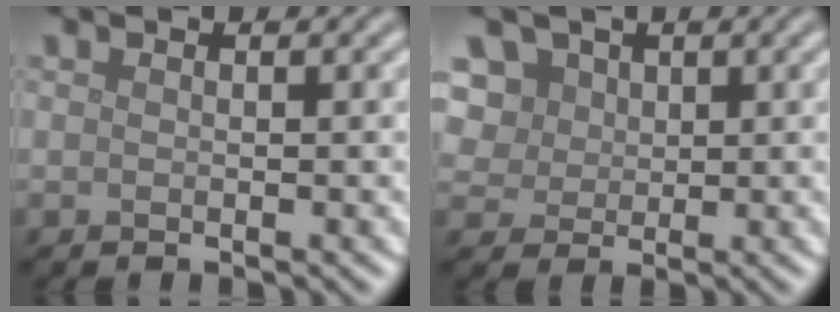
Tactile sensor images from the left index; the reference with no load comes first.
{"total": 7.4, "force": [3.5, 5.7, 3.1], "torque": [-0.066, 0.024, 0.044]}